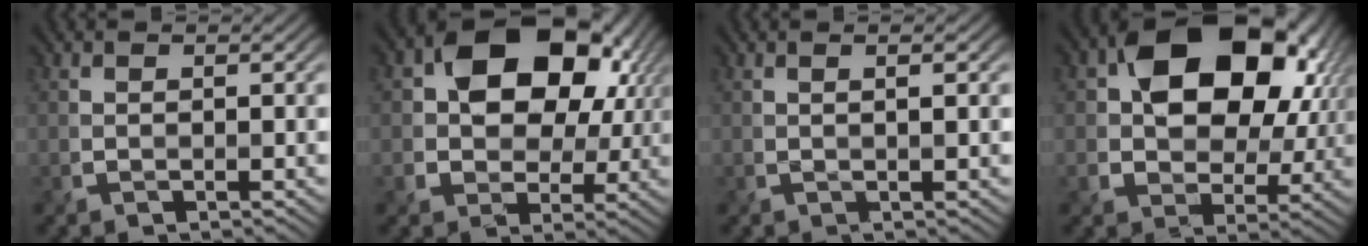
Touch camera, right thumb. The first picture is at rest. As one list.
[{"total": 13.7, "force": [3.7, 9.8, 8.8], "torque": [-0.129, 0.010, 0.058]}, {"total": 1.2, "force": [0.2, -0.3, 1.2], "torque": [-0.017, 0.003, 0.004]}, {"total": 15.4, "force": [4.5, 10.7, 10.1], "torque": [-0.143, 0.009, 0.075]}]